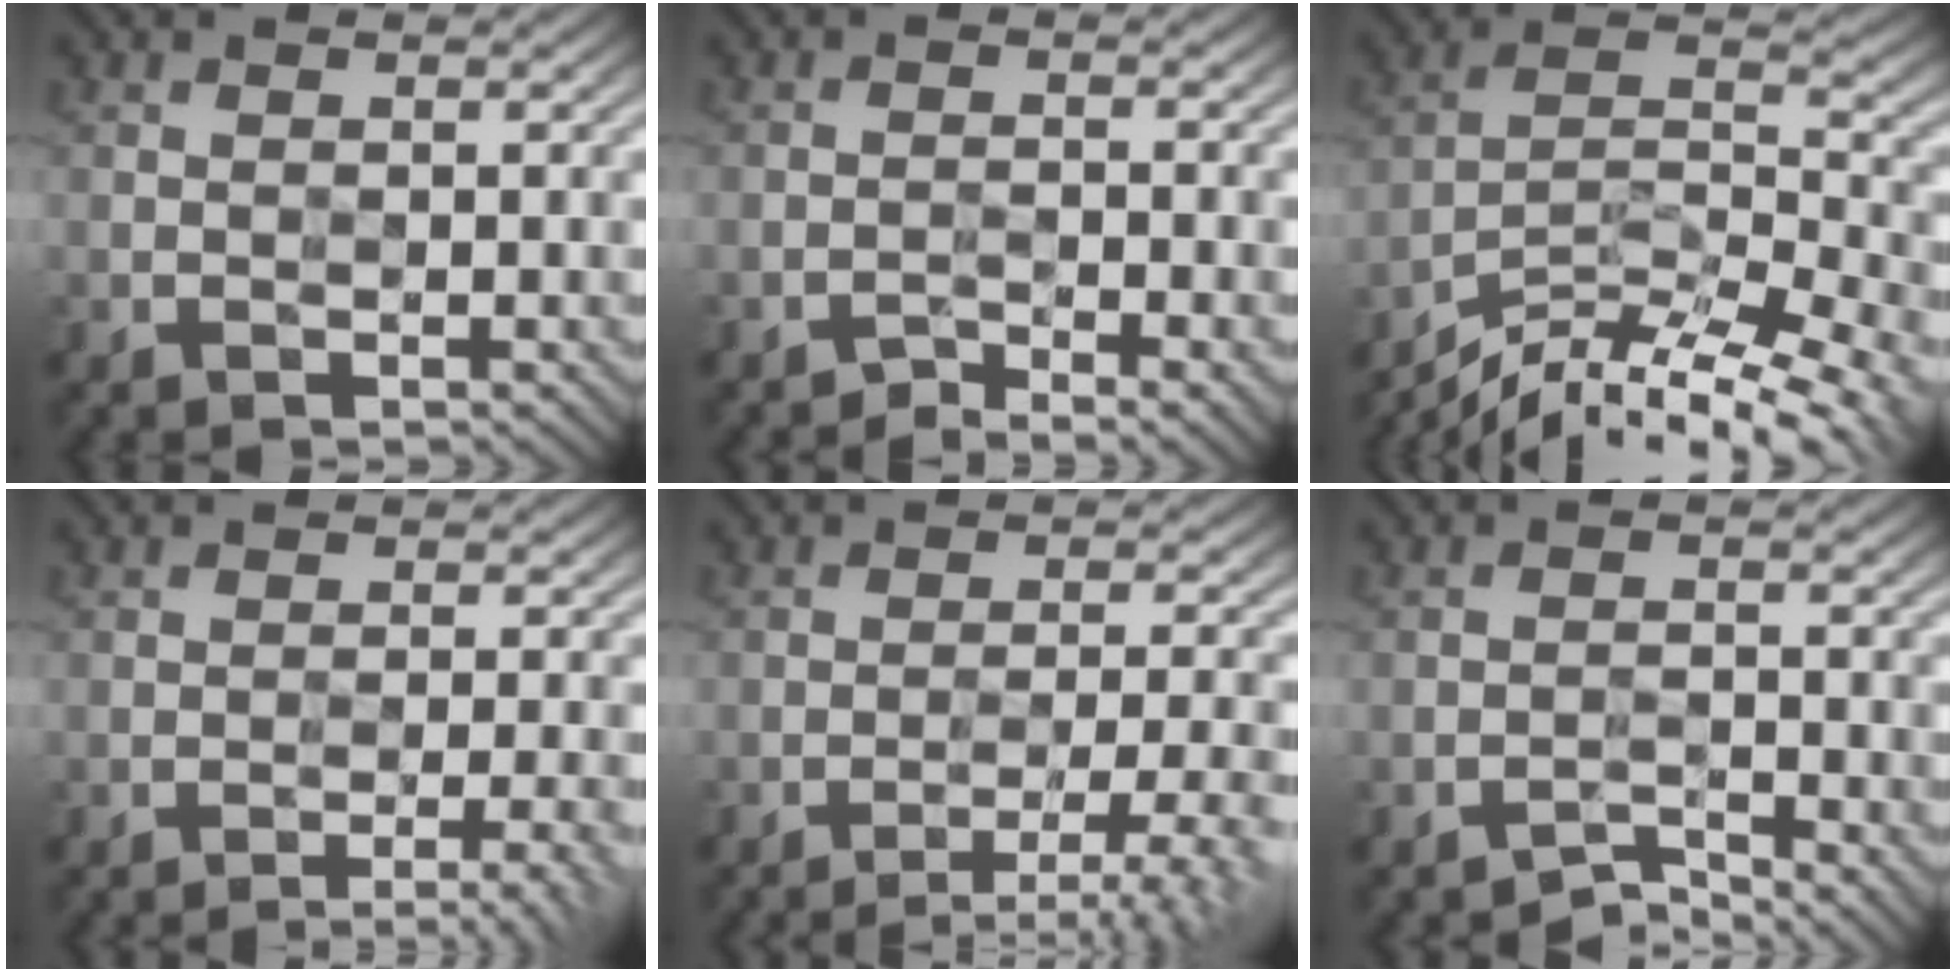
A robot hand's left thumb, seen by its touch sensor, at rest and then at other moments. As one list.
[{"total": 2.7, "force": [-2.3, 0.3, 1.4], "torque": [-0.021, 0.002, -0.048]}, {"total": 15.2, "force": [-12.0, 4.1, 8.3], "torque": [-0.151, -0.006, -0.193]}, {"total": 4.4, "force": [-2.8, 0.7, 3.4], "torque": [-0.044, 0.009, -0.047]}, {"total": 7.5, "force": [-5.0, 1.2, 5.5], "torque": [-0.088, 0.009, -0.070]}, {"total": 2.9, "force": [-2.7, 0.2, 1.0], "torque": [-0.013, 0.005, -0.053]}]